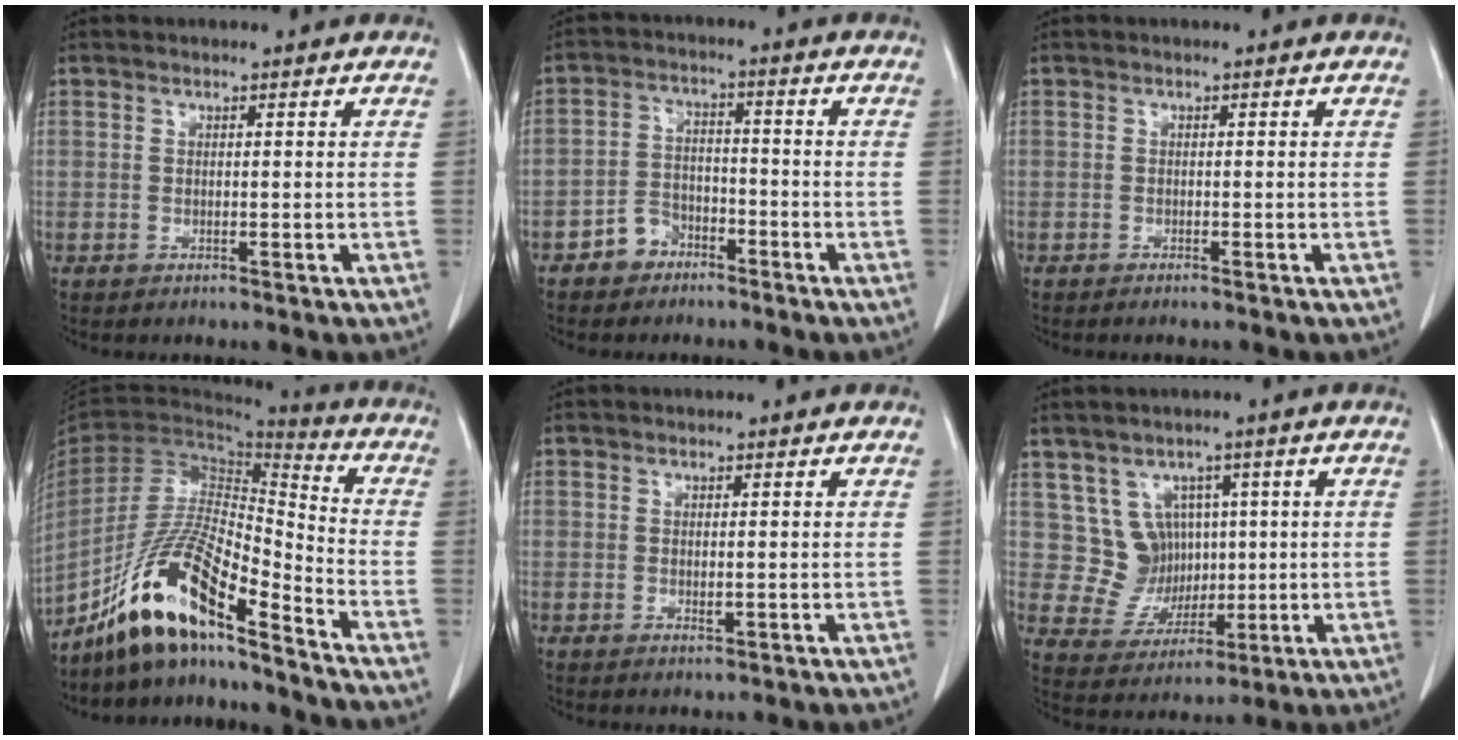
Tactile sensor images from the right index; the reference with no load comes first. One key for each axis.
{"total": 4.8, "fx": -3.2, "fy": 3.4, "fz": 1.1, "tx": -0.016, "ty": 0.015, "tz": -0.058}
{"total": 1.1, "fx": -0.9, "fy": 0.1, "fz": 0.6, "tx": -0.011, "ty": -0.002, "tz": -0.010}
{"total": 15.5, "fx": -11.7, "fy": 1.8, "fz": 10.1, "tx": -0.187, "ty": 0.001, "tz": -0.214}
{"total": 0.9, "fx": -0.2, "fy": 0.4, "fz": 0.8, "tx": -0.015, "ty": -0.002, "tz": -0.001}
{"total": 6.8, "fx": 2.1, "fy": 6.3, "fz": 1.5, "tx": -0.023, "ty": 0.020, "tz": 0.052}